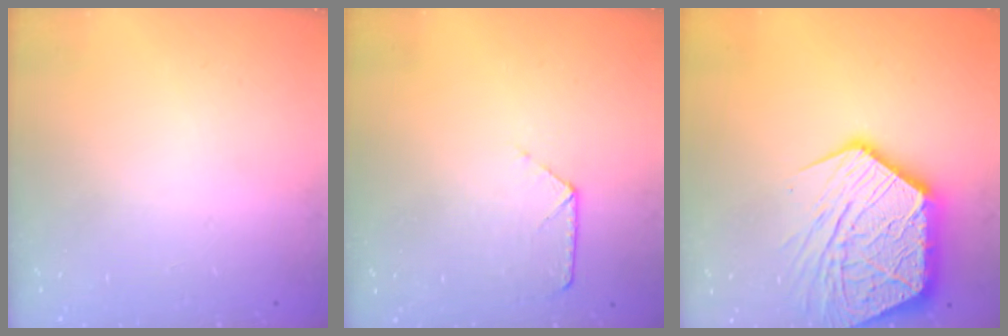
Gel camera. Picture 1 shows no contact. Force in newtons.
{"total": 7.8, "press": 7.7, "slide": 0.6}
{"total": 22.9, "press": 22.8, "slide": 2.3}